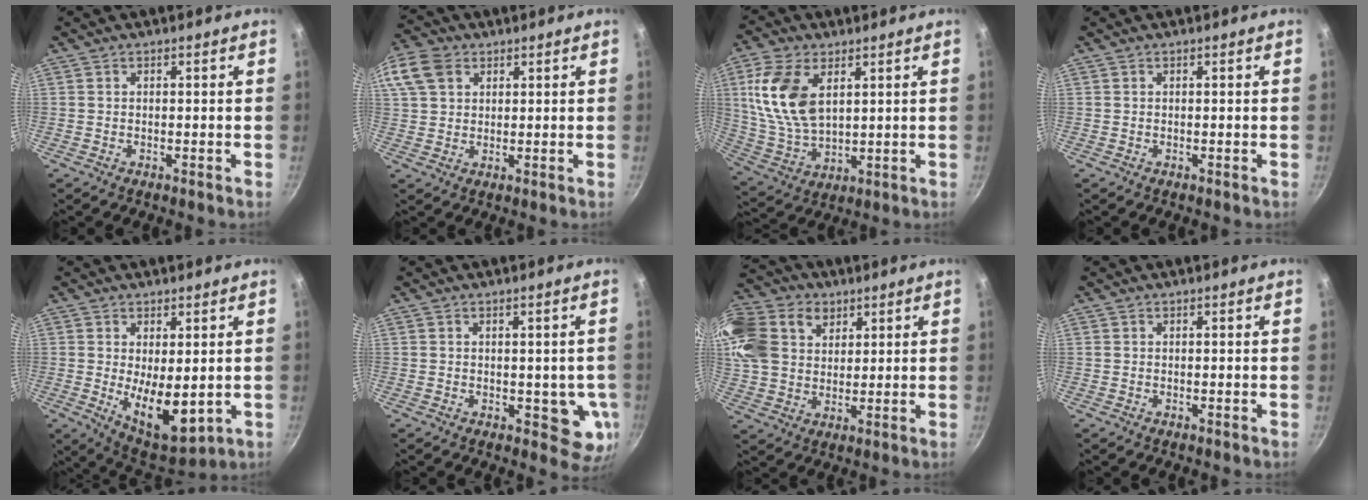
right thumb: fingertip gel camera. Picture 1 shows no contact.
{"total": 12.1, "force": [5.2, 8.8, 6.4], "torque": [-0.143, 0.020, 0.095]}
{"total": 14.5, "force": [4.4, 8.3, 11.0], "torque": [-0.210, -0.013, 0.099]}
{"total": 0.0}
{"total": 10.7, "force": [-0.3, 5.0, 9.4], "torque": [-0.121, -0.028, 0.016]}
{"total": 6.6, "force": [-0.7, 3.8, 5.4], "torque": [-0.039, -0.015, -0.008]}
{"total": 23.7, "force": [9.2, 18.1, 12.4], "torque": [-0.296, 0.034, 0.169]}
{"total": 0.0}